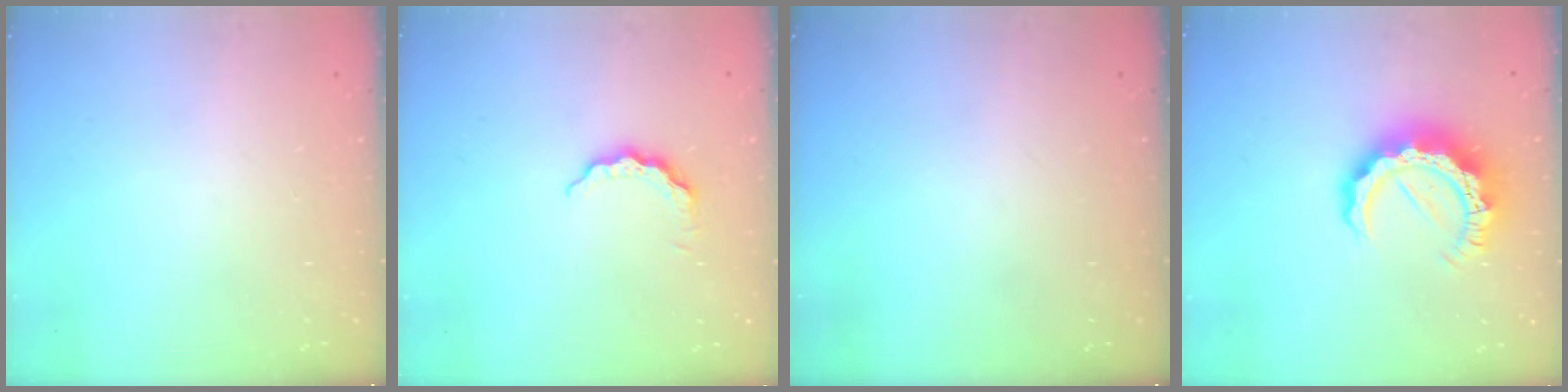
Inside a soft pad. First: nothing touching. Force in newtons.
{"total": 6.4, "press": 6.4, "slide": 0.6}
{"total": 0.0}
{"total": 12.5, "press": 12.5, "slide": 1.2}